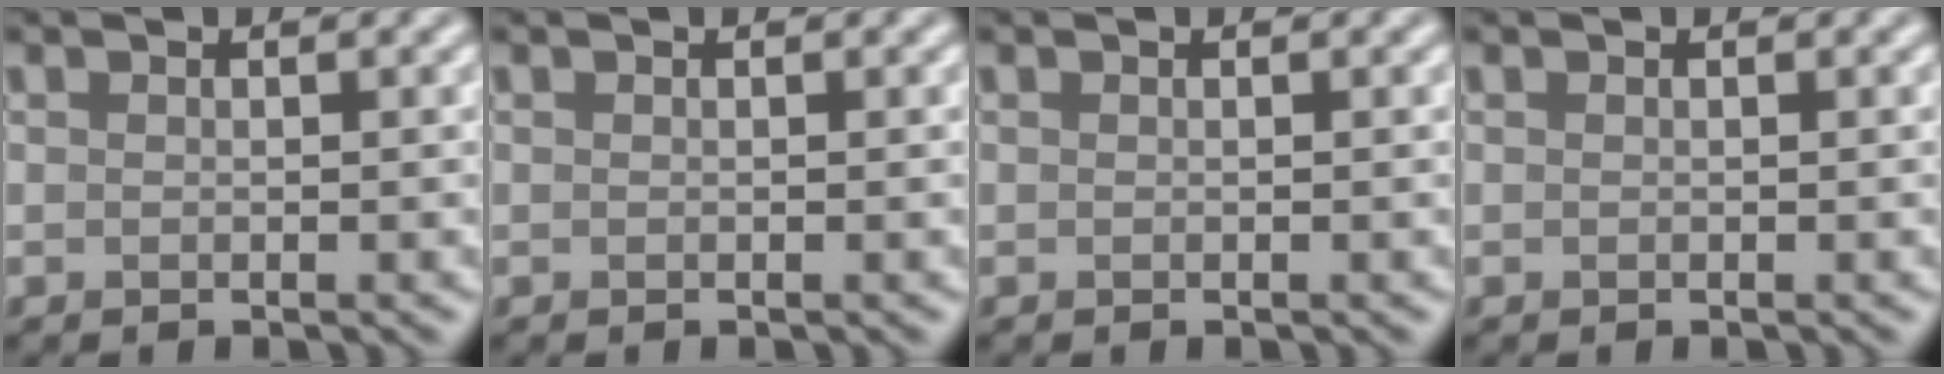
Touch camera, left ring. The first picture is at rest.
{"total": 0.0}
{"total": 0.0}
{"total": 0.0}